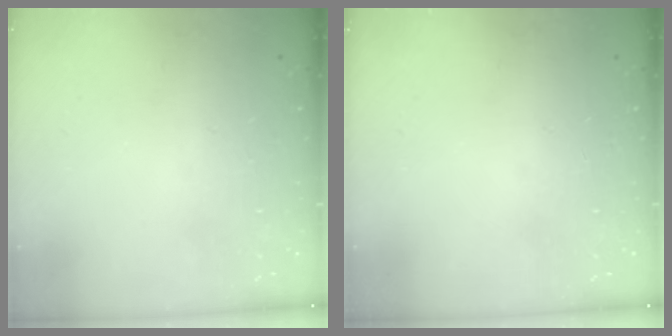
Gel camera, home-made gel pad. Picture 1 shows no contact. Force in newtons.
{"total": 0.0}